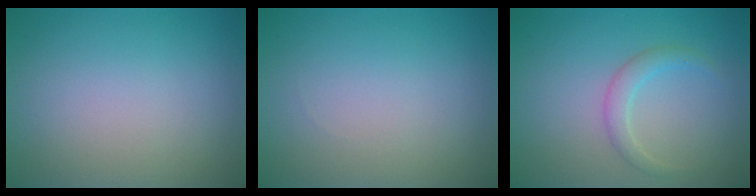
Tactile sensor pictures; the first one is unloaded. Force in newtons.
{"total": 0.0}
{"total": 1.7, "press": 1.7, "slide": 0.2}